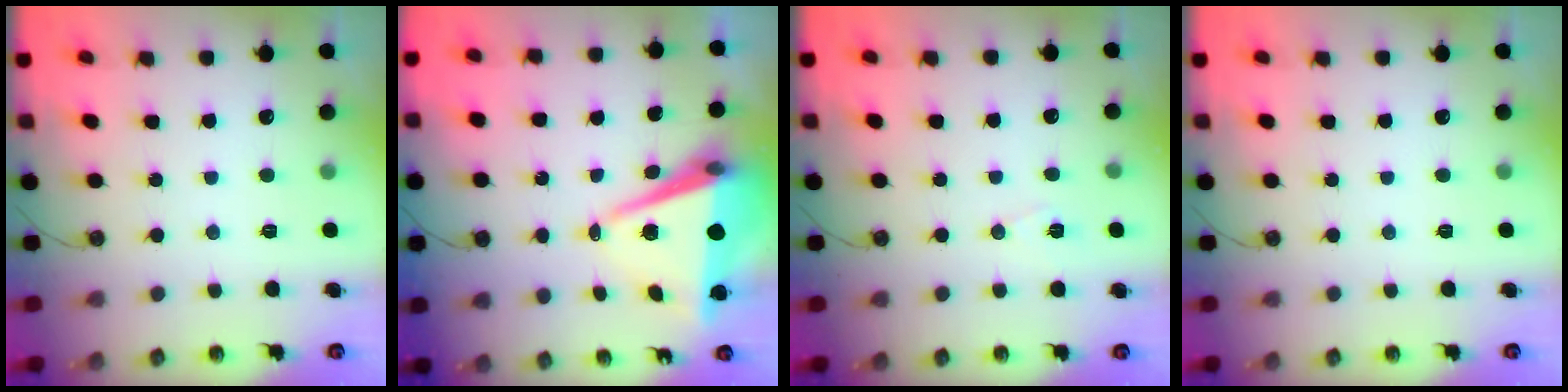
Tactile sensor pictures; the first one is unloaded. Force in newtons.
{"total": 9.8, "press": 8.8, "slide": 4.2}
{"total": 6.8, "press": 5.1, "slide": 4.5}
{"total": 0.0}